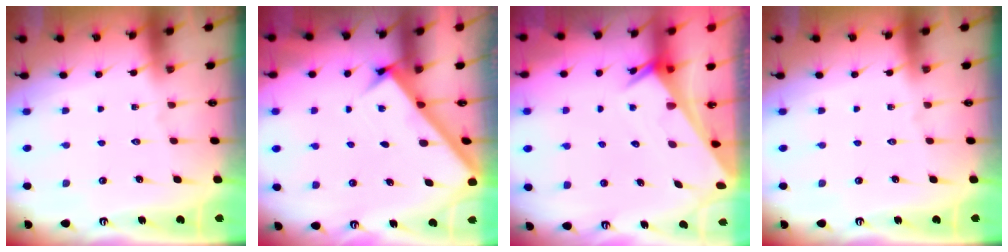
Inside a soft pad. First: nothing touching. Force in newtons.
{"total": 2.4, "press": 2.4, "slide": 0.3}
{"total": 2.5, "press": 2.5, "slide": 0.1}
{"total": 0.0}